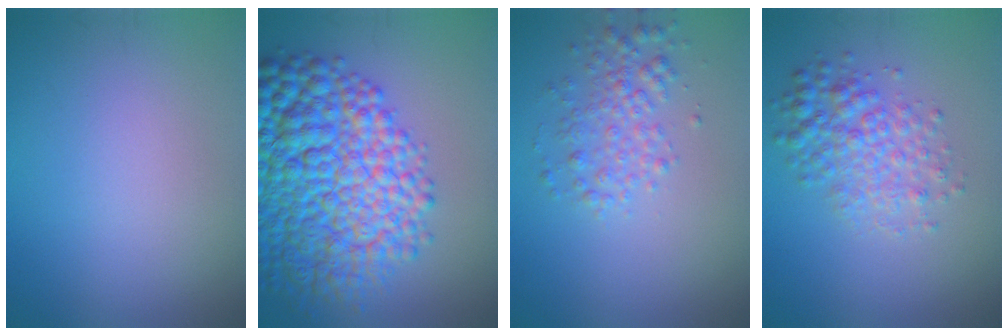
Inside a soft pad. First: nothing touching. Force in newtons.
{"total": 13.0, "press": 13.0, "slide": 0.4}
{"total": 2.8, "press": 2.8, "slide": 0.1}
{"total": 3.9, "press": 3.9, "slide": 0.1}